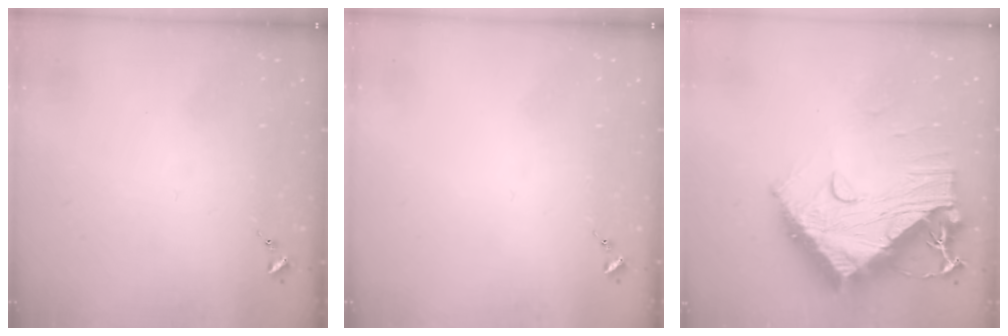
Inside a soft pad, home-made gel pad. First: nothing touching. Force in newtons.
{"total": 0.0}
{"total": 21.2, "press": 21.1, "slide": 2.0}